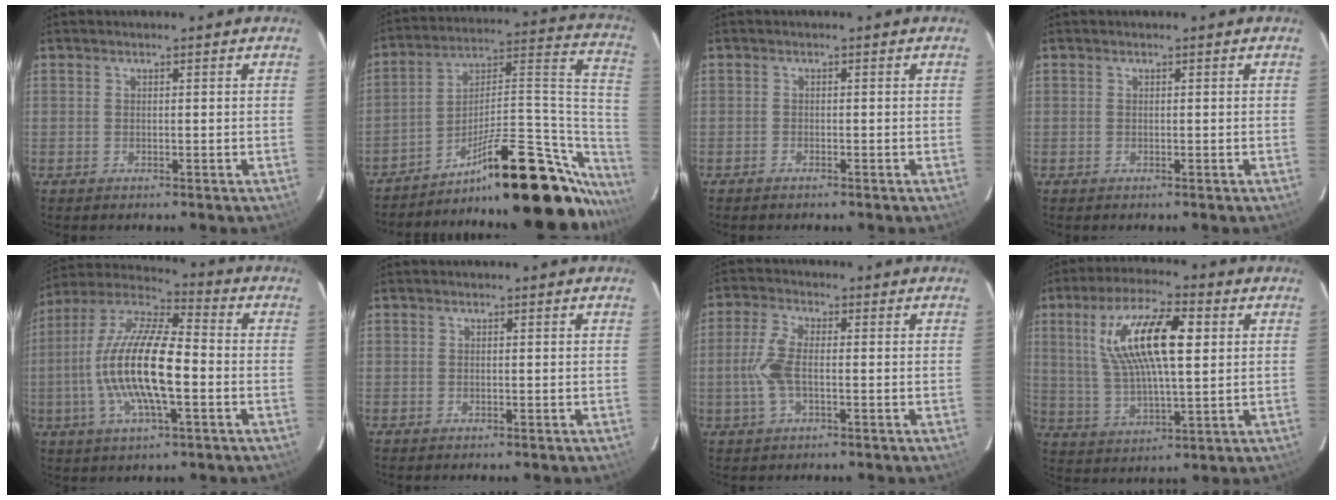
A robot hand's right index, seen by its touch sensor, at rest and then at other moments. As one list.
[{"total": 29.9, "force": [-22.4, 7.9, 18.2], "torque": [-0.208, 0.047, -0.335]}, {"total": 0.9, "force": [-0.8, 0.3, 0.2], "torque": [-0.008, 0.001, -0.017]}, {"total": 0.0}, {"total": 17.6, "force": [-2.9, 5.1, 16.6], "torque": [-0.324, 0.001, -0.063]}, {"total": 0.0}, {"total": 8.1, "force": [-1.5, 2.5, 7.6], "torque": [-0.170, 0.003, -0.032]}, {"total": 15.7, "force": [4.4, 5.0, 14.2], "torque": [-0.269, 0.015, 0.085]}]